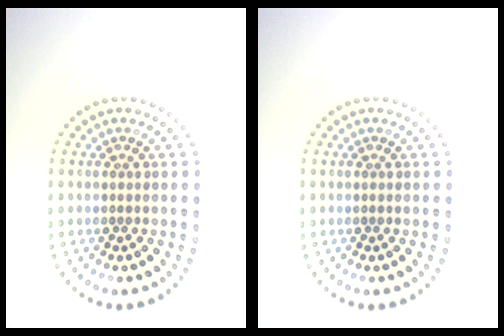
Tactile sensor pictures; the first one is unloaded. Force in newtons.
{"total": 0.0}